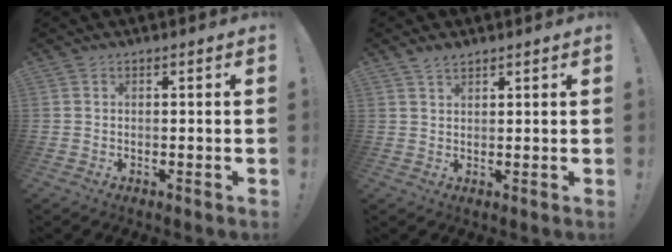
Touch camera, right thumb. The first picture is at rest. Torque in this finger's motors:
{"motor_torque": [-0.05, 0.01, 0.29, 0.11, 0.00]}